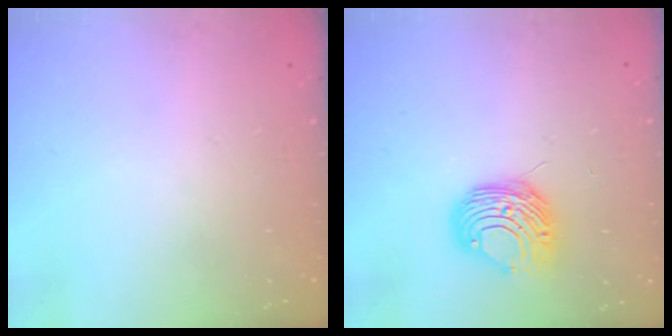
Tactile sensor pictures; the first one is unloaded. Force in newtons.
{"total": 10.3, "press": 10.2, "slide": 1.1}